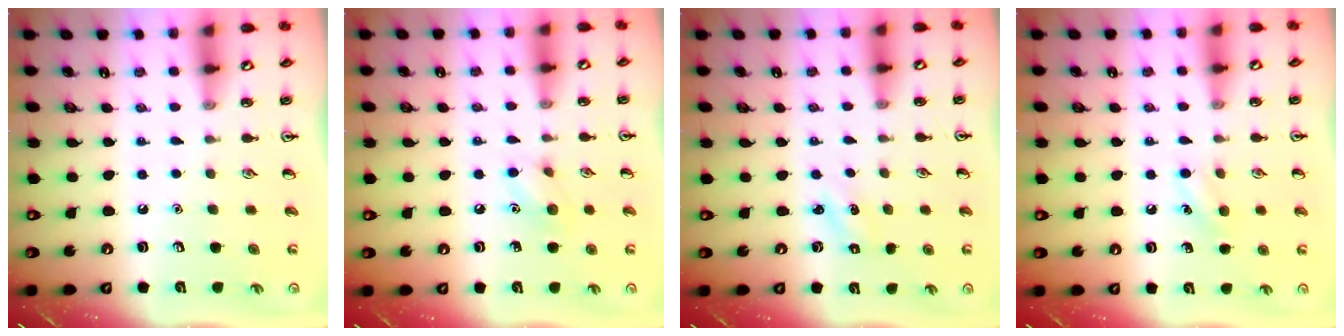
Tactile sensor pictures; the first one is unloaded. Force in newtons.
{"total": 6.3, "press": 6.0, "slide": 1.7}
{"total": 1.3, "press": 1.2, "slide": 0.5}
{"total": 7.6, "press": 7.3, "slide": 2.1}